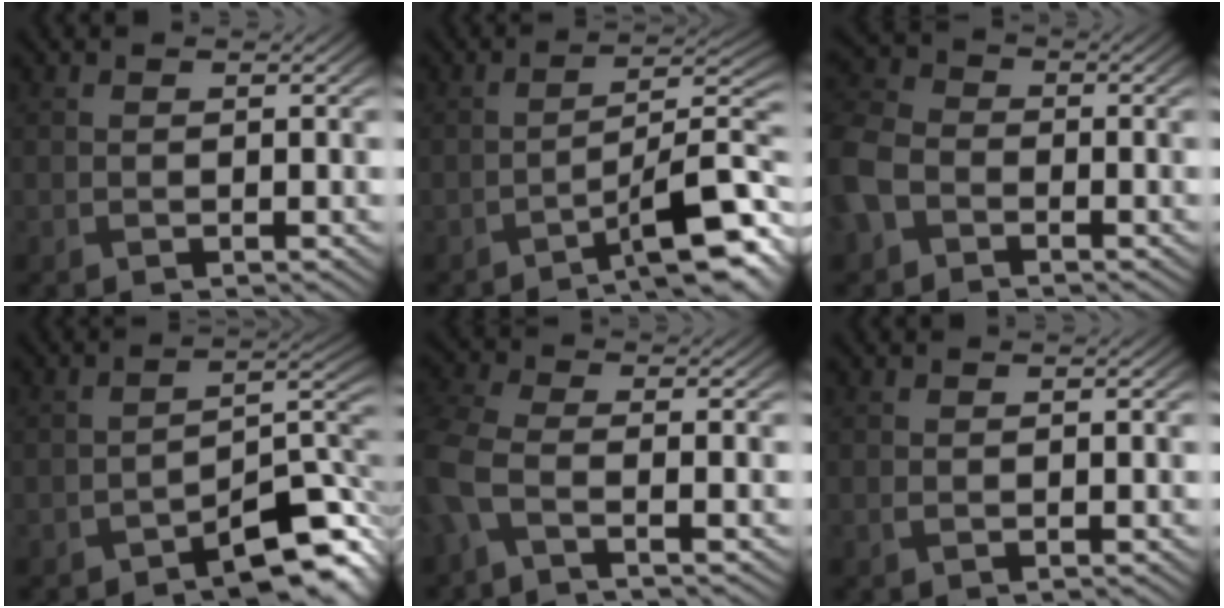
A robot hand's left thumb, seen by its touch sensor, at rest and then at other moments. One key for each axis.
{"total": 7.8, "fx": -4.8, "fy": 1.8, "fz": 5.9, "tx": -0.092, "ty": 0.000, "tz": -0.082}
{"total": 7.1, "fx": -3.3, "fy": 5.3, "fz": 3.4, "tx": -0.108, "ty": -0.010, "tz": -0.085}
{"total": 7.6, "fx": -5.2, "fy": 3.4, "fz": 4.4, "tx": -0.042, "ty": -0.005, "tz": -0.090}
{"total": 4.8, "fx": -2.1, "fy": 2.0, "fz": 3.8, "tx": -0.107, "ty": -0.011, "tz": -0.057}
{"total": 0.0}